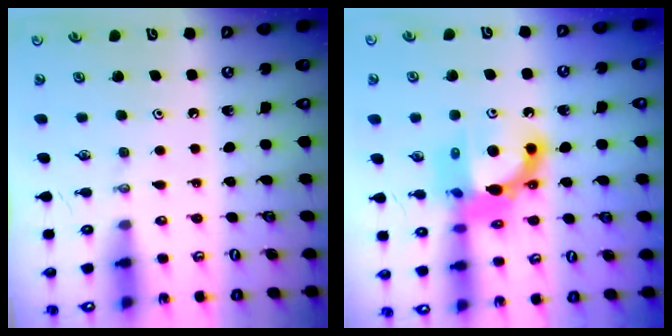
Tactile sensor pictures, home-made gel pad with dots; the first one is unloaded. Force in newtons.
{"total": 13.7, "press": 13.6, "slide": 1.2}